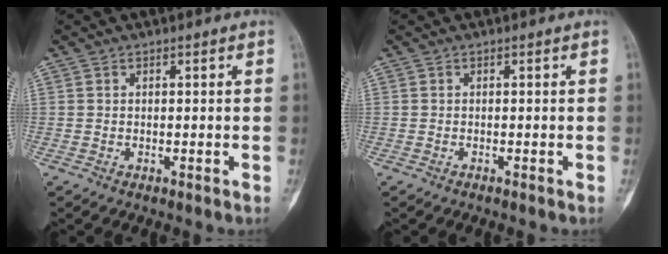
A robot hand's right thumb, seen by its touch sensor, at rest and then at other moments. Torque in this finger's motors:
{"motor_torque": [-0.02, -0.45, -0.01, -0.27, 0.04]}